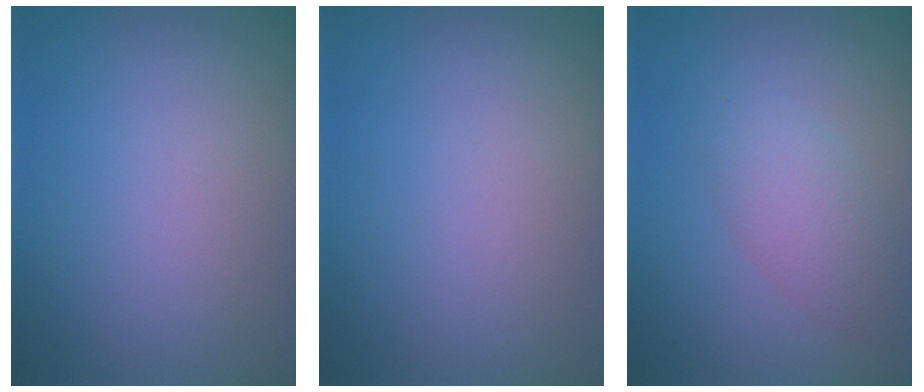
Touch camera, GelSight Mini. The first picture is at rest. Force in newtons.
{"total": 0.0}
{"total": 2.8, "press": 2.8, "slide": 0.2}